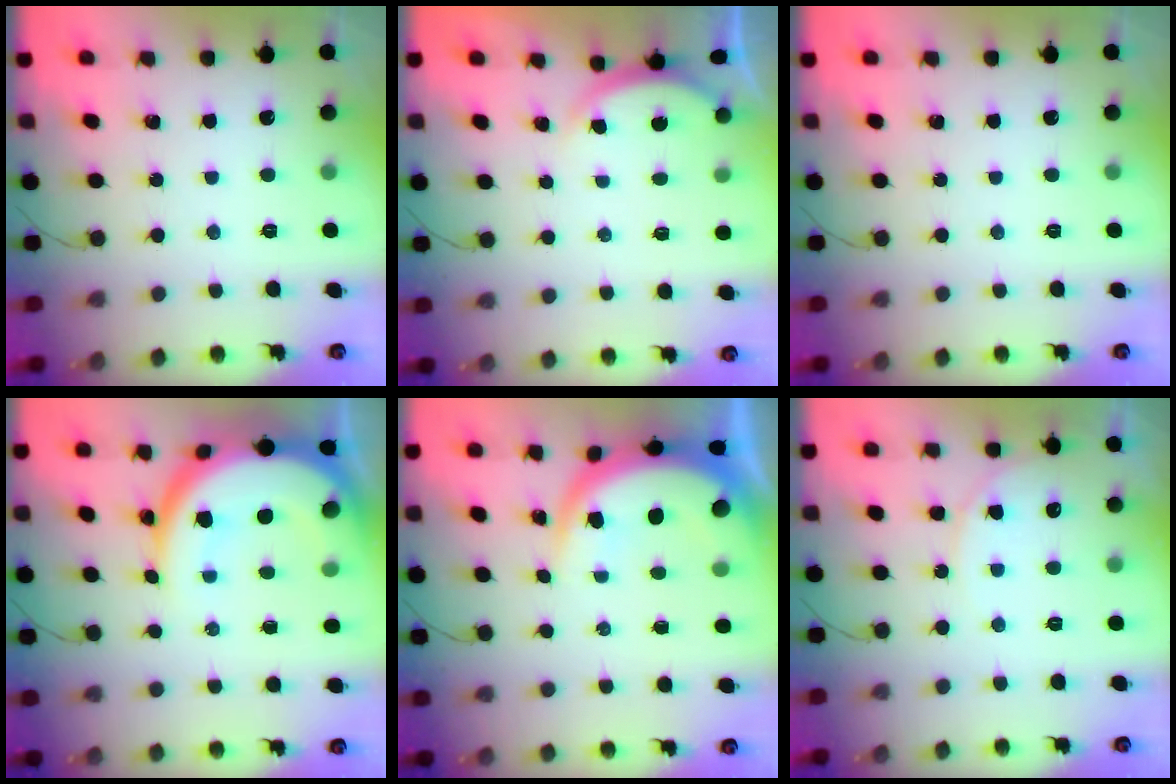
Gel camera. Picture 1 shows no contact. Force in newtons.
{"total": 2.0, "press": 2.0, "slide": 0.5}
{"total": 0.0}
{"total": 15.7, "press": 15.7, "slide": 1.2}
{"total": 9.1, "press": 9.1, "slide": 0.7}
{"total": 8.0, "press": 8.0, "slide": 0.6}